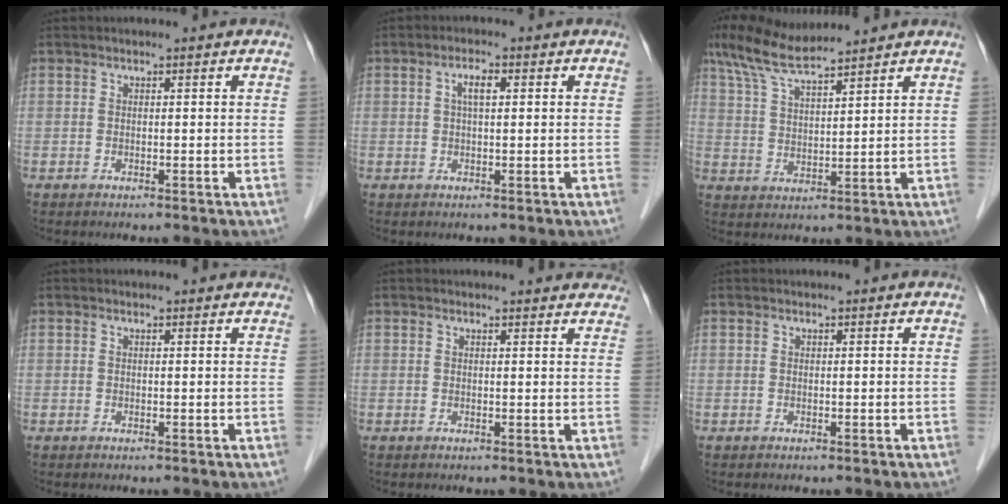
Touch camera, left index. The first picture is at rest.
{"total": 2.4, "force": [0.6, 0.7, 2.2], "torque": [-0.043, 0.009, 0.012]}
{"total": 8.8, "force": [7.6, 0.4, 4.4], "torque": [-0.093, 0.031, 0.146]}
{"total": 2.6, "force": [2.5, 0.6, 0.5], "torque": [-0.010, 0.012, 0.020]}
{"total": 9.0, "force": [8.6, 1.9, 1.7], "torque": [0.008, 0.004, 0.070]}
{"total": 0.6, "force": [0.6, 0.2, 0.1], "torque": [-0.006, 0.009, 0.010]}